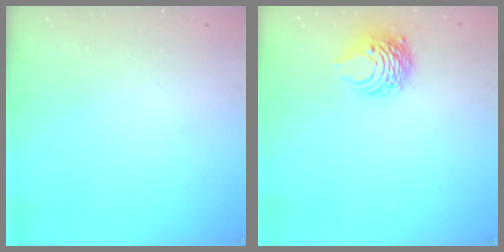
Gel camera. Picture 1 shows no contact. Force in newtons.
{"total": 8.2, "press": 8.1, "slide": 1.1}